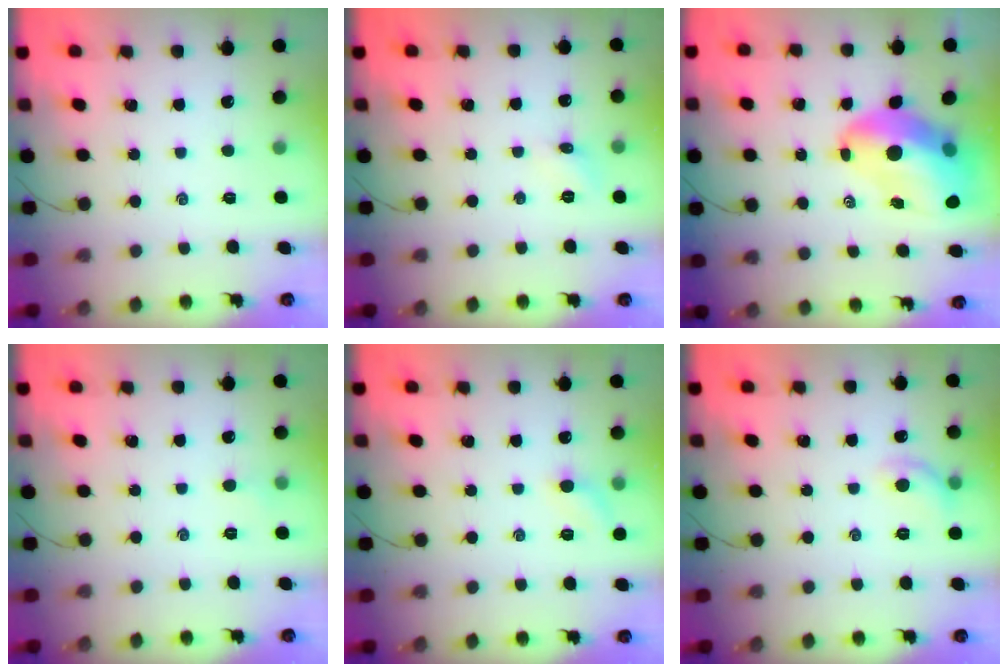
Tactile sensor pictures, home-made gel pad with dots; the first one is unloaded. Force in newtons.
{"total": 4.7, "press": 4.4, "slide": 1.6}
{"total": 14.4, "press": 13.8, "slide": 4.0}
{"total": 2.6, "press": 2.4, "slide": 0.8}
{"total": 6.9, "press": 6.7, "slide": 1.6}
{"total": 6.9, "press": 6.8, "slide": 0.9}